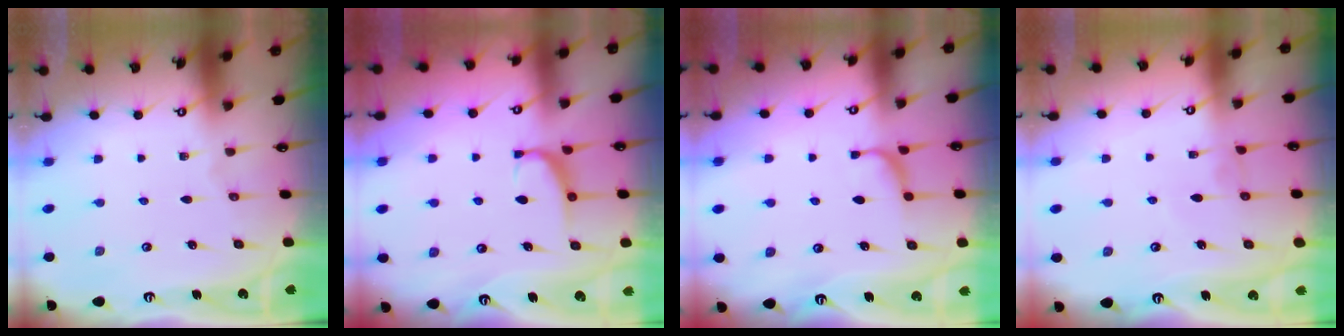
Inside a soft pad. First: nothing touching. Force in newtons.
{"total": 2.1, "press": 2.0, "slide": 0.6}
{"total": 1.7, "press": 1.6, "slide": 0.5}
{"total": 1.1, "press": 1.0, "slide": 0.2}